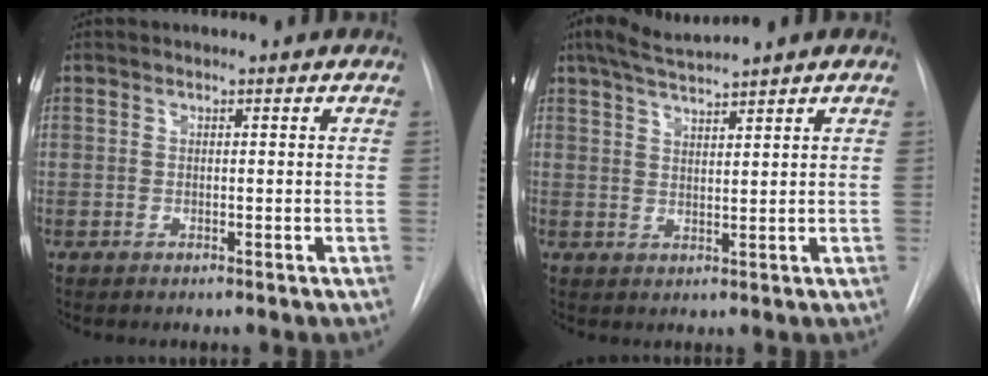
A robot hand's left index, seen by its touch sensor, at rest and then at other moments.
{"total": 4.4, "force": [4.0, -0.4, 1.9], "torque": [-0.040, 0.010, 0.078]}